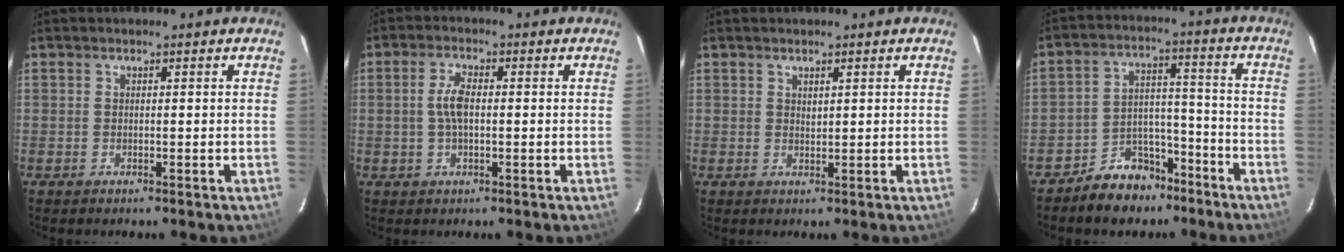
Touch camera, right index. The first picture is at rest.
{"total": 4.3, "force": [0.0, 1.8, 3.9], "torque": [-0.081, 0.006, 0.002]}
{"total": 1.1, "force": [0.7, 0.5, 0.6], "torque": [-0.009, 0.002, 0.014]}
{"total": 9.6, "force": [-7.4, 5.6, 2.4], "torque": [-0.046, 0.039, -0.106]}